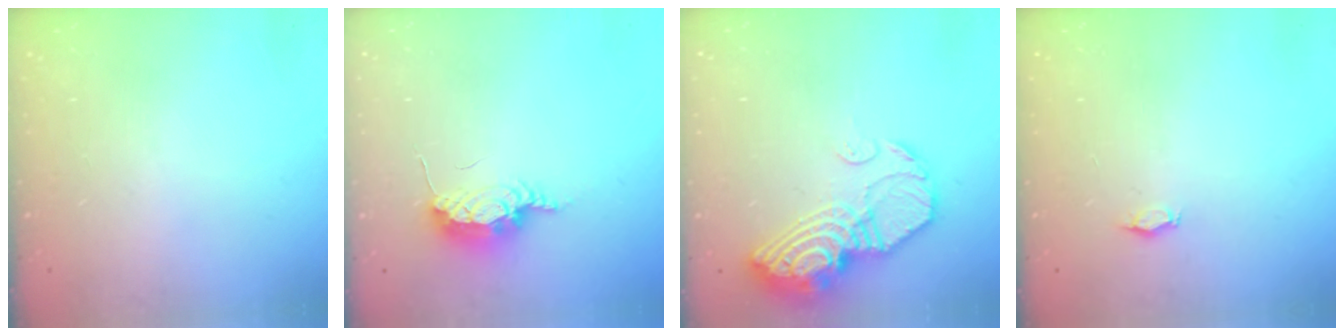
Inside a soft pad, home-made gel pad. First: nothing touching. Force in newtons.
{"total": 7.6, "press": 7.6, "slide": 0.3}
{"total": 15.6, "press": 15.5, "slide": 1.8}
{"total": 2.9, "press": 2.9, "slide": 0.5}